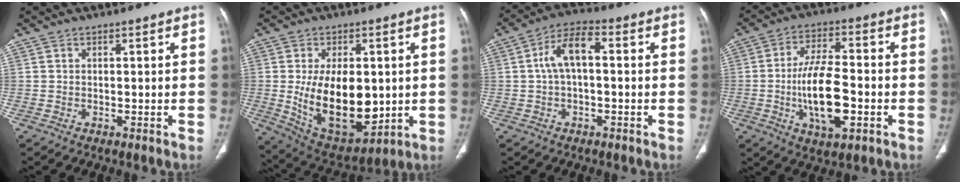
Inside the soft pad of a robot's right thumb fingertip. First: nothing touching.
{"total": 17.7, "force": [-0.2, 9.9, 14.7], "torque": [-0.214, -0.019, 0.024]}
{"total": 7.4, "force": [0.5, 3.5, 6.4], "torque": [-0.122, 0.027, 0.001]}
{"total": 13.6, "force": [-2.9, 5.6, 12.0], "torque": [-0.210, 0.012, -0.050]}